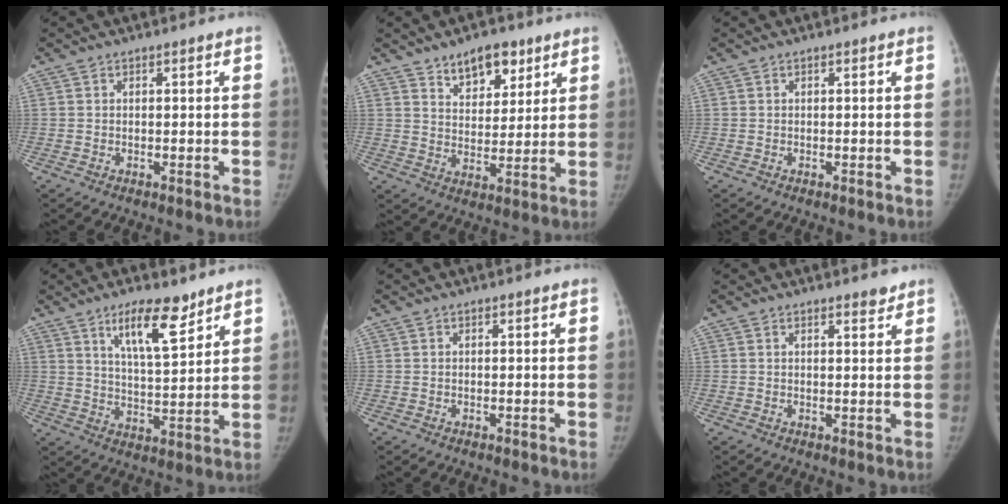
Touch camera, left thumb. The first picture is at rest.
{"total": 9.3, "force": [6.1, 5.0, 5.0], "torque": [-0.043, -0.036, 0.101]}
{"total": 0.0}
{"total": 10.6, "force": [6.8, 3.2, 7.4], "torque": [-0.106, -0.046, 0.120]}
{"total": 0.0}
{"total": 1.6, "force": [1.4, 0.4, 0.6], "torque": [-0.001, -0.011, 0.019]}